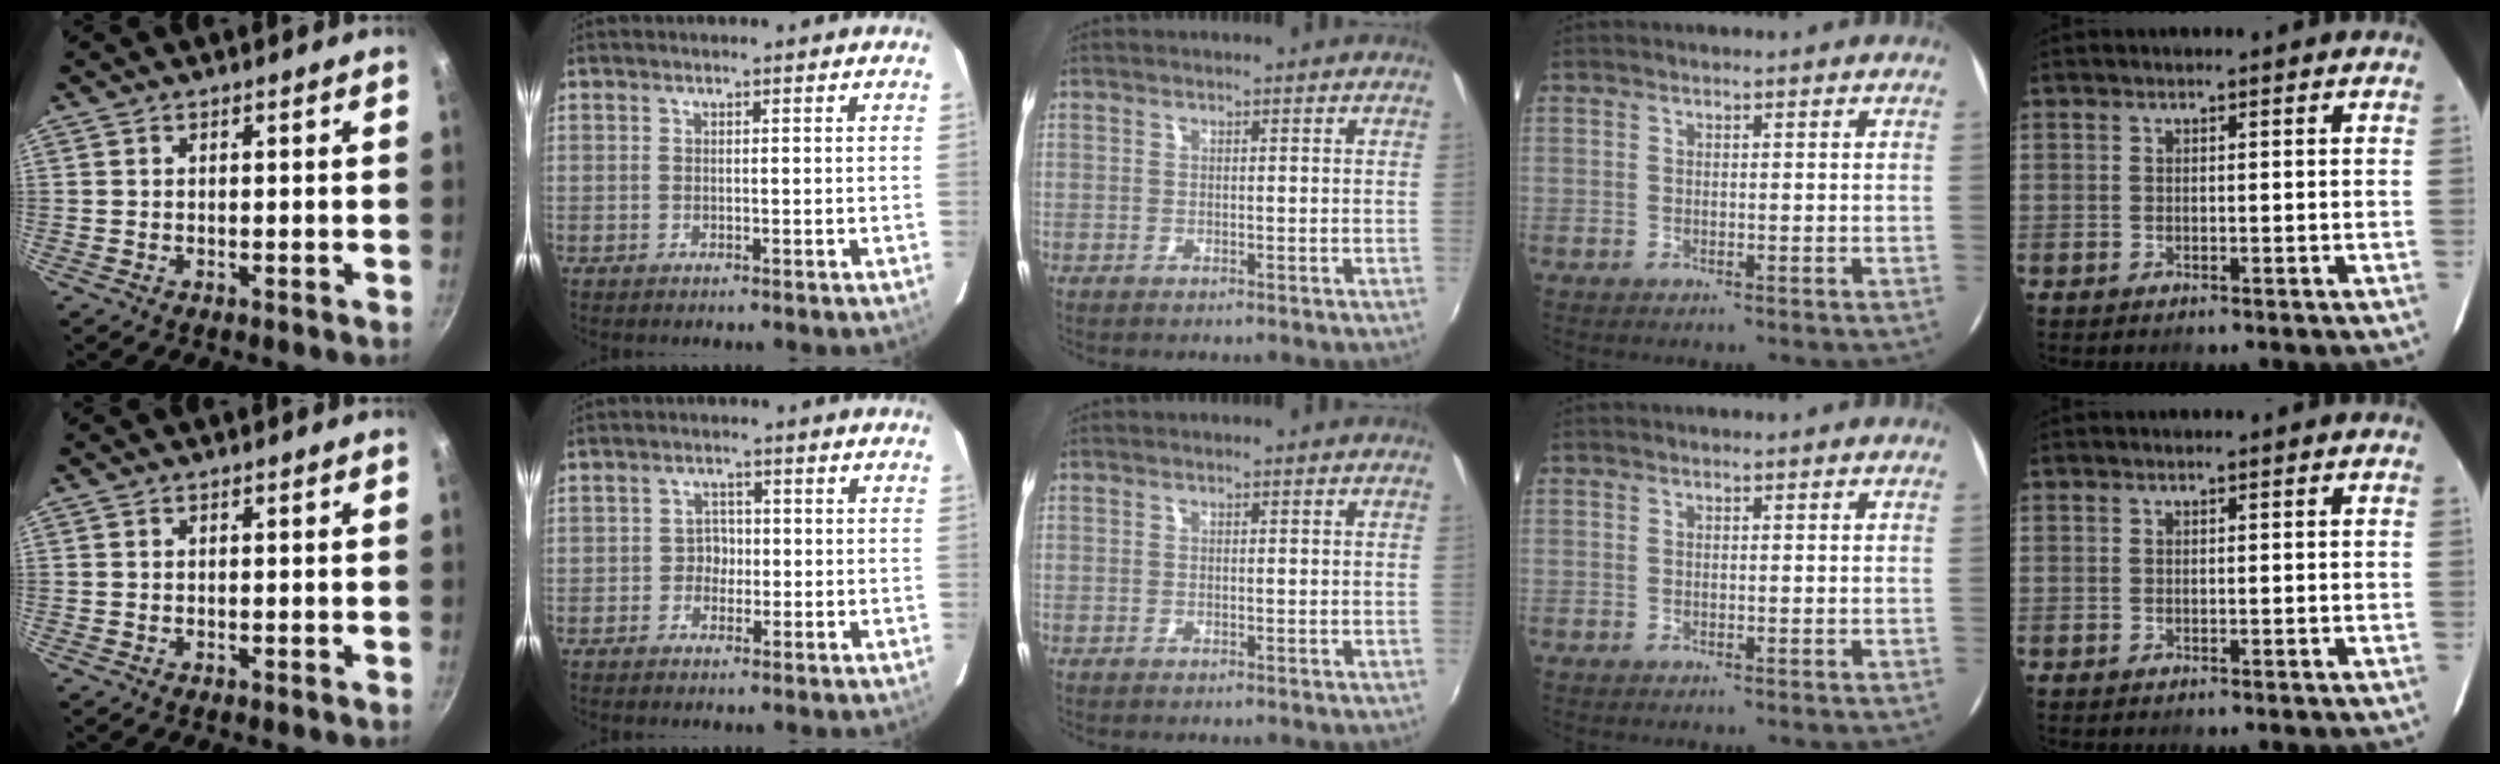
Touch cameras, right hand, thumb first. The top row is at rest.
{"index": {"total": 2.4, "force": [-0.8, 2.2, 0.4], "torque": [-0.005, 0.008, -0.014]}}